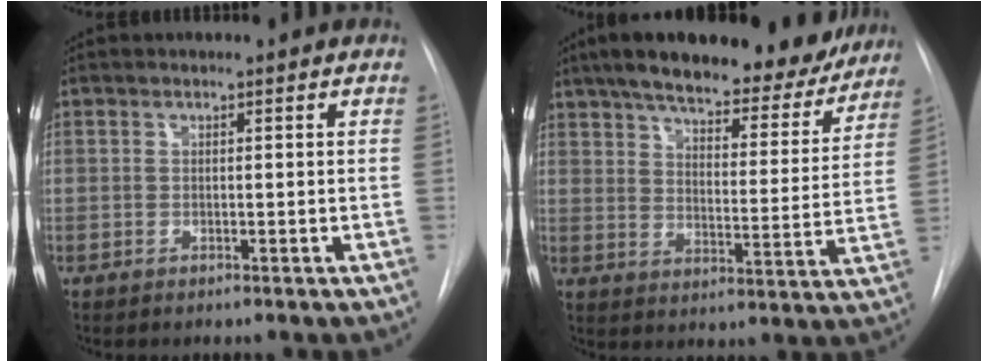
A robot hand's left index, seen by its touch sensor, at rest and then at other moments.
{"total": 24.1, "force": [20.0, 6.9, 11.5], "torque": [-0.181, 0.001, 0.264]}